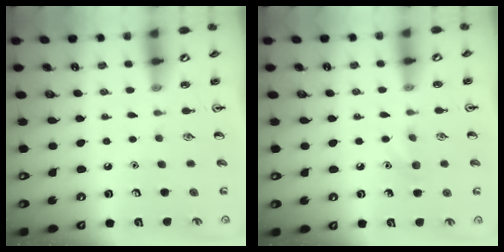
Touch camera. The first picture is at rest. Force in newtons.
{"total": 5.7, "press": 5.5, "slide": 1.7}